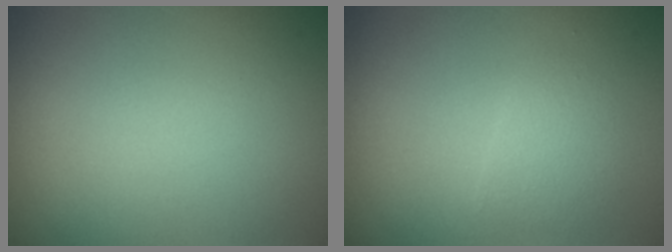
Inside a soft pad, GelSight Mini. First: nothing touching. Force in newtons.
{"total": 1.6, "press": 1.6, "slide": 0.1}